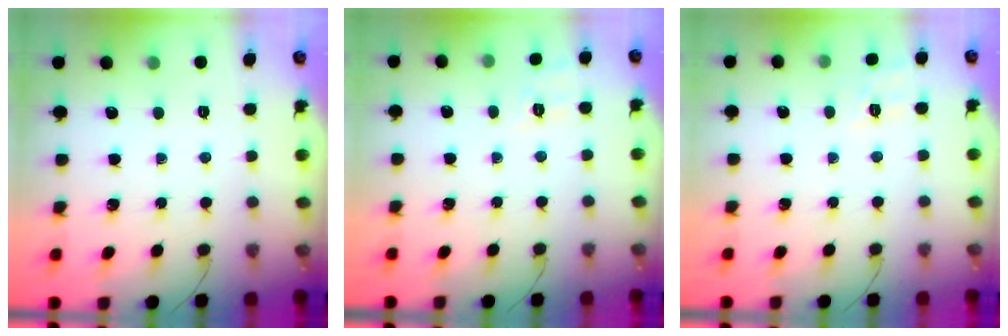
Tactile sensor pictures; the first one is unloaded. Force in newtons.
{"total": 3.3, "press": 2.6, "slide": 2.0}
{"total": 9.2, "press": 9.0, "slide": 2.0}